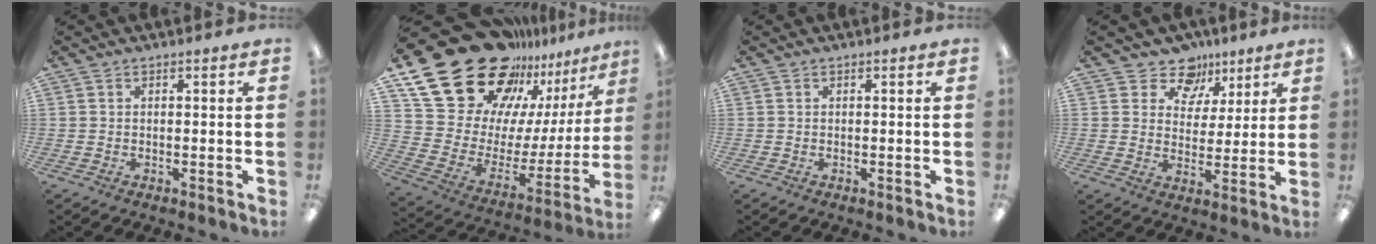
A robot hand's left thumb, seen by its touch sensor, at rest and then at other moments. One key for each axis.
{"total": 29.3, "fx": 21.0, "fy": 15.0, "fz": 13.8, "tx": -0.250, "ty": -0.157, "tz": 0.400}
{"total": 0.0}
{"total": 9.8, "fx": 6.7, "fy": 6.8, "fz": 2.3, "tx": -0.044, "ty": -0.040, "tz": 0.125}